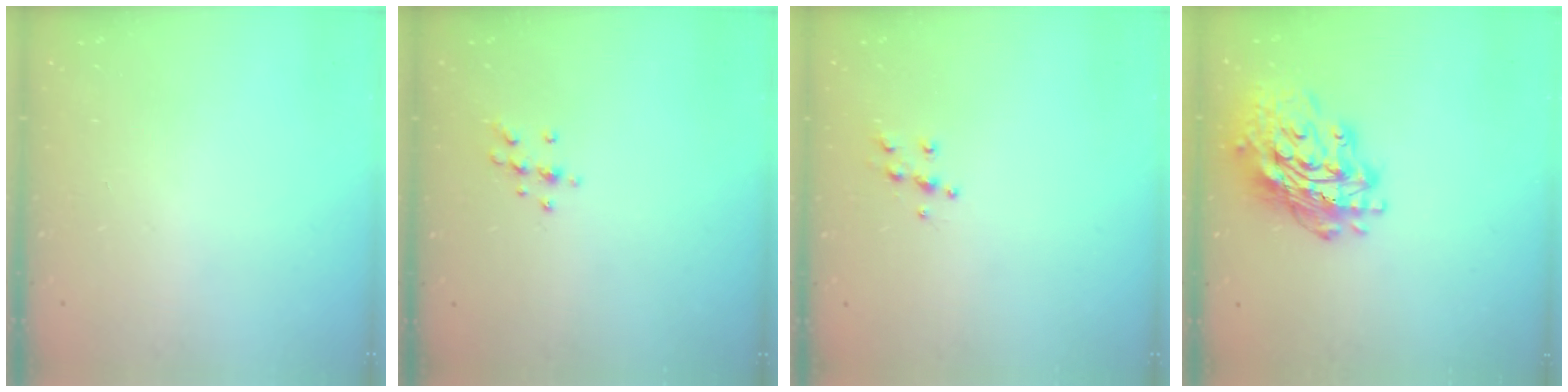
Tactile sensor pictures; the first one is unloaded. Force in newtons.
{"total": 7.1, "press": 7.0, "slide": 1.3}
{"total": 5.7, "press": 5.7, "slide": 0.6}
{"total": 19.1, "press": 19.0, "slide": 1.9}